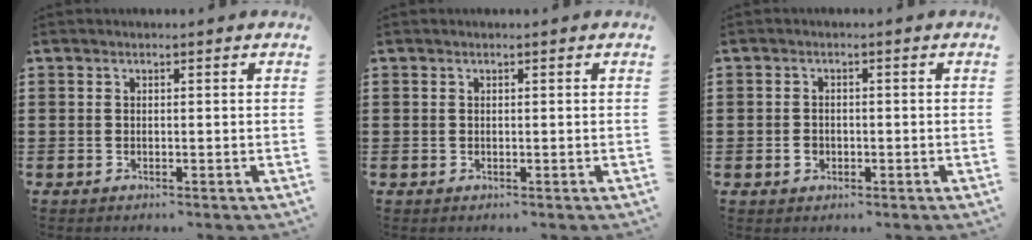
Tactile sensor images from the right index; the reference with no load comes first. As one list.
[{"total": 0.0}, {"total": 1.6, "force": [-0.6, 1.3, 0.7], "torque": [-0.016, -0.001, -0.012]}]